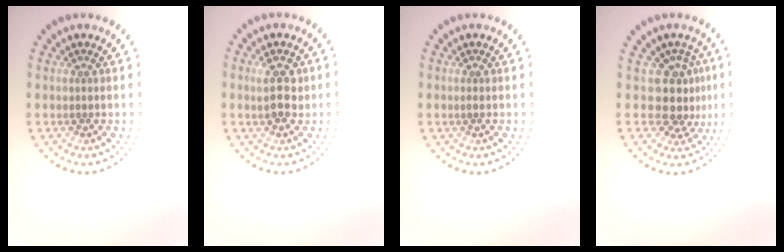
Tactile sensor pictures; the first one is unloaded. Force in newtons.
{"total": 2.8, "press": 2.8, "slide": 0.4}
{"total": 0.7, "press": 0.6, "slide": 0.3}
{"total": 3.3, "press": 2.4, "slide": 2.2}